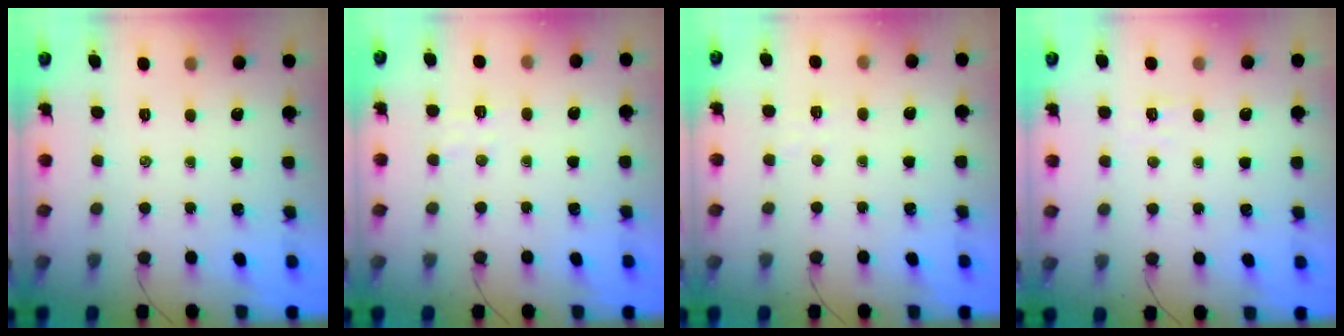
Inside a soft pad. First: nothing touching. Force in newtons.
{"total": 4.3, "press": 4.2, "slide": 0.9}
{"total": 2.6, "press": 2.5, "slide": 0.8}
{"total": 2.3, "press": 2.1, "slide": 0.8}